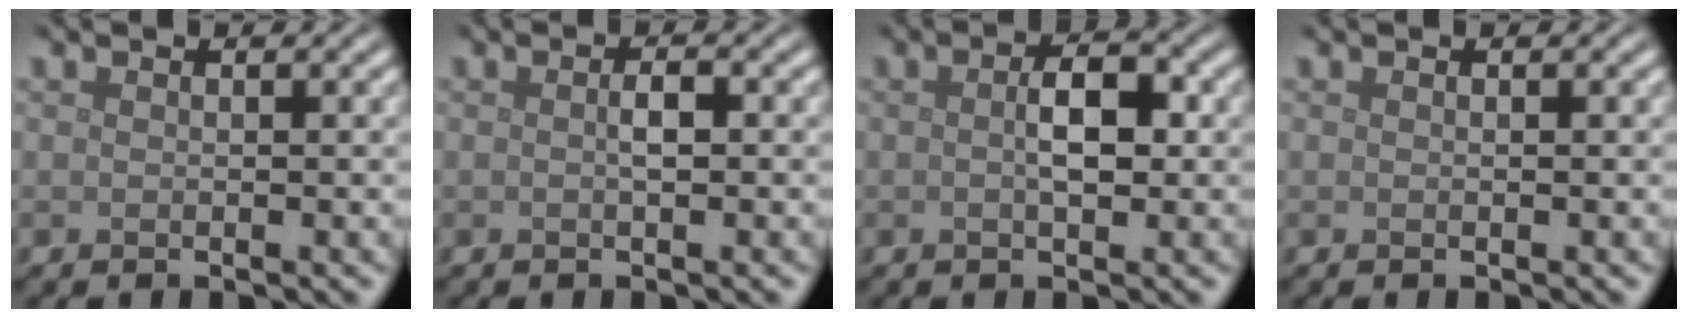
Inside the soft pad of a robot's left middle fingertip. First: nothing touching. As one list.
[{"total": 1.2, "force": [-0.1, 0.3, 1.2], "torque": [-0.022, 0.000, 0.000]}, {"total": 3.1, "force": [0.1, 1.4, 2.8], "torque": [-0.046, 0.002, -0.001]}, {"total": 0.0}]